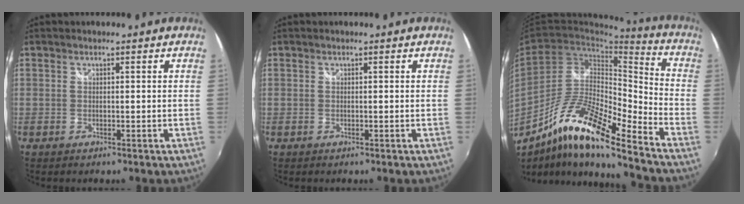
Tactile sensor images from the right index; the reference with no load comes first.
{"total": 0.0}
{"total": 16.8, "force": [-11.9, 2.6, 11.6], "torque": [-0.213, -0.001, -0.232]}